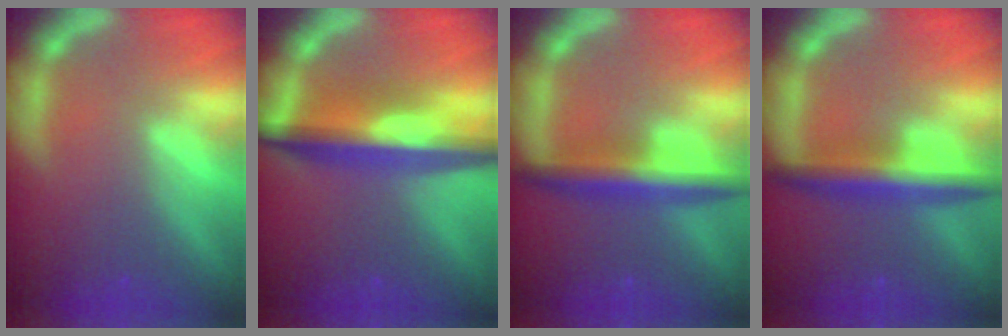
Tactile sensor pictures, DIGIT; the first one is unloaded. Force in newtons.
{"total": 8.5}
{"total": 5.5}
{"total": 5.5}